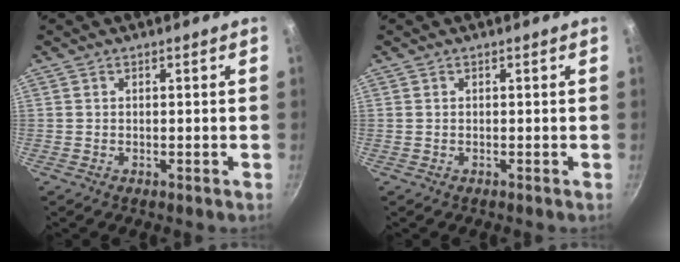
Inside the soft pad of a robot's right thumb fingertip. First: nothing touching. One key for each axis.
{"total": 0.0}